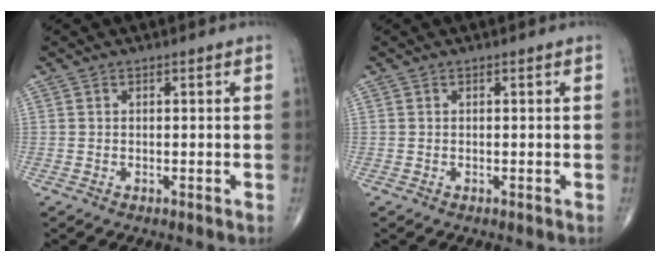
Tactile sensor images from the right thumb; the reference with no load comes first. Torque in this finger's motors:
{"motor_torque": [-0.30, -0.03, -0.13, 0.13, -0.01]}